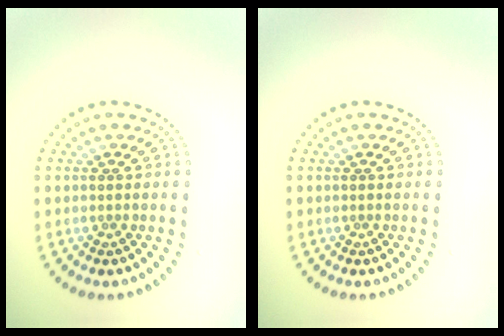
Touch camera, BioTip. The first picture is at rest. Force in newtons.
{"total": 0.0}